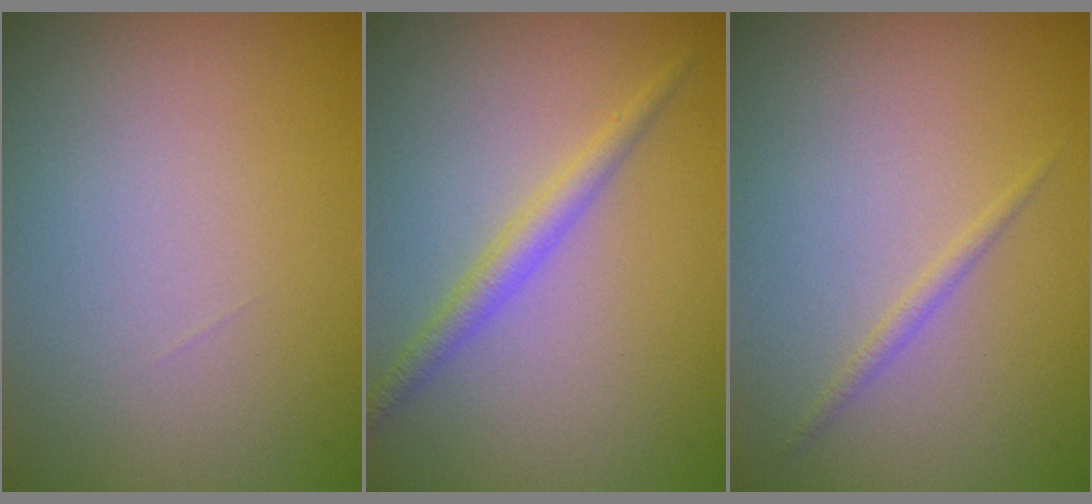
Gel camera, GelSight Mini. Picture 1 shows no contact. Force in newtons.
{"total": 2.1, "press": 2.1, "slide": 0.0}
{"total": 0.8, "press": 0.8, "slide": 0.1}